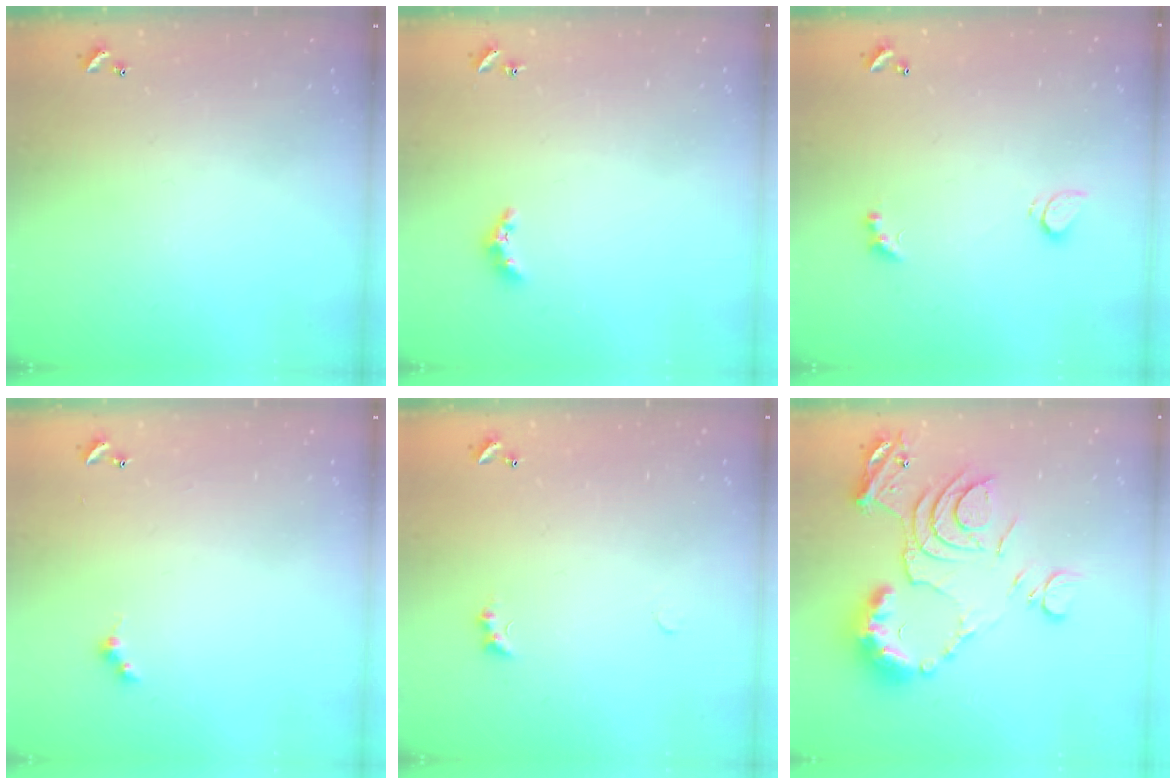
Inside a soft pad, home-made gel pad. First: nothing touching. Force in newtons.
{"total": 3.3, "press": 3.3, "slide": 0.6}
{"total": 3.0, "press": 2.7, "slide": 1.1}
{"total": 2.6, "press": 2.6, "slide": 0.5}
{"total": 1.4, "press": 1.3, "slide": 0.5}
{"total": 15.1, "press": 15.0, "slide": 1.6}